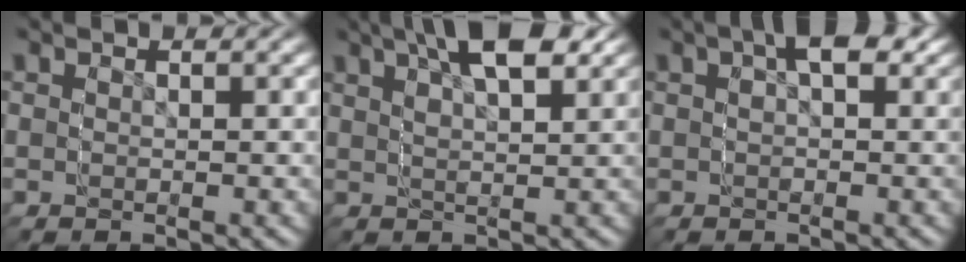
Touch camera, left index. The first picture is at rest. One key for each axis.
{"total": 4.0, "fx": 3.4, "fy": -0.1, "fz": 2.0, "tx": -0.034, "ty": 0.022, "tz": 0.048}
{"total": 2.4, "fx": 0.8, "fy": 1.4, "fz": 1.8, "tx": -0.024, "ty": 0.005, "tz": 0.008}